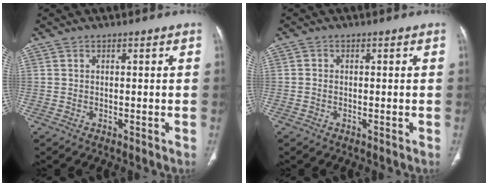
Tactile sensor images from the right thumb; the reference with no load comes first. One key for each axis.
{"total": 0.7, "fx": -0.1, "fy": 0.7, "fz": 0.3, "tx": -0.002, "ty": 0.002, "tz": -0.002}